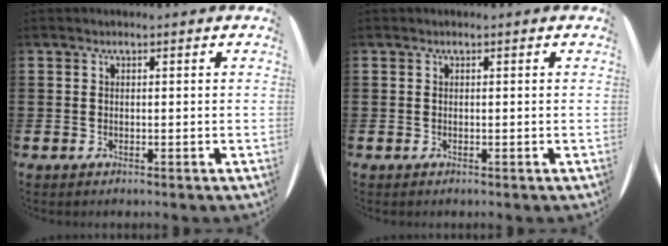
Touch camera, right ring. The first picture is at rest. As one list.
[{"total": 0.0}]